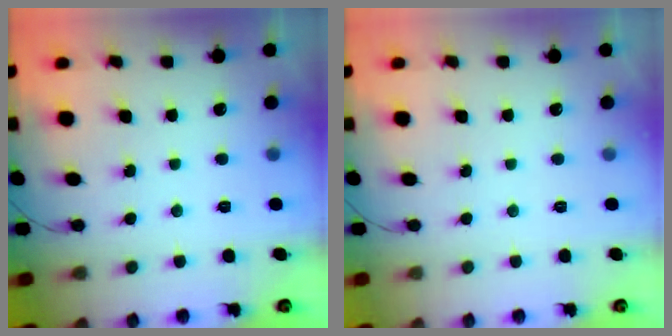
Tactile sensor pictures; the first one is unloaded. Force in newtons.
{"total": 0.0}